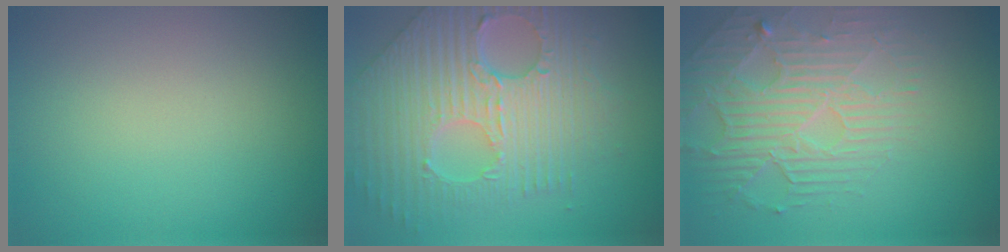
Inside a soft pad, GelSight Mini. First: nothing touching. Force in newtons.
{"total": 9.8, "press": 6.7, "slide": 7.1}
{"total": 4.2, "press": 3.9, "slide": 1.7}